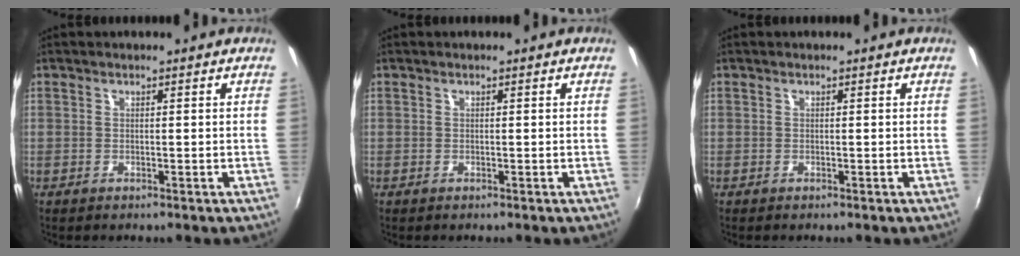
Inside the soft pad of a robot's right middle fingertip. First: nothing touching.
{"total": 0.0}
{"total": 0.0}